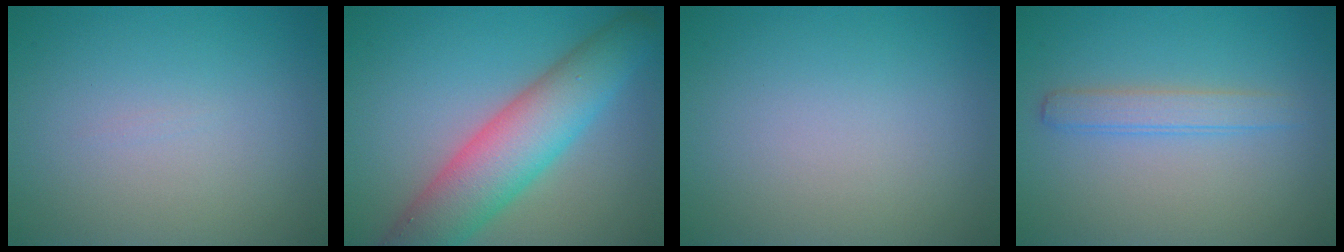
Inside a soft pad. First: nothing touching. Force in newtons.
{"total": 8.0, "press": 8.0, "slide": 0.5}
{"total": 0.0}
{"total": 2.1, "press": 2.1, "slide": 0.1}